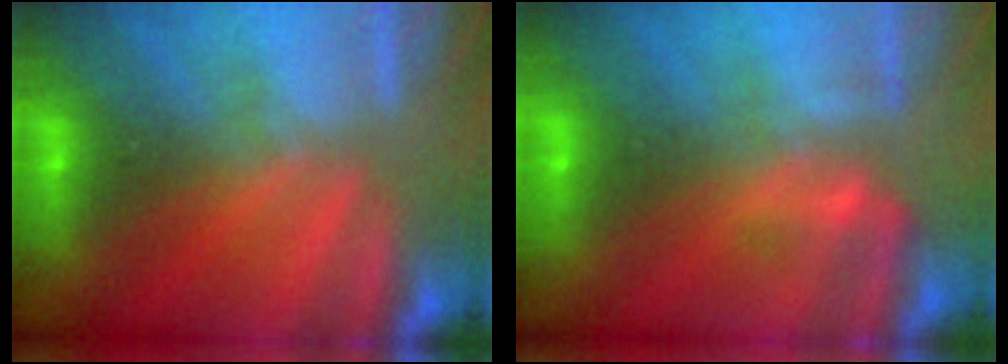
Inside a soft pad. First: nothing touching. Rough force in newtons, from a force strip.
{"total": 2.2}